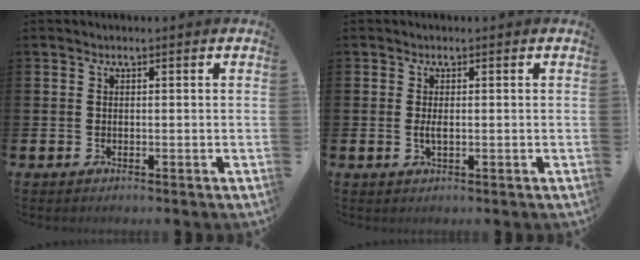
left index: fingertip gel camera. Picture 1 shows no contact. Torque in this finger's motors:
{"motor_torque": [0.30, -0.07, 0.01, 0.09]}